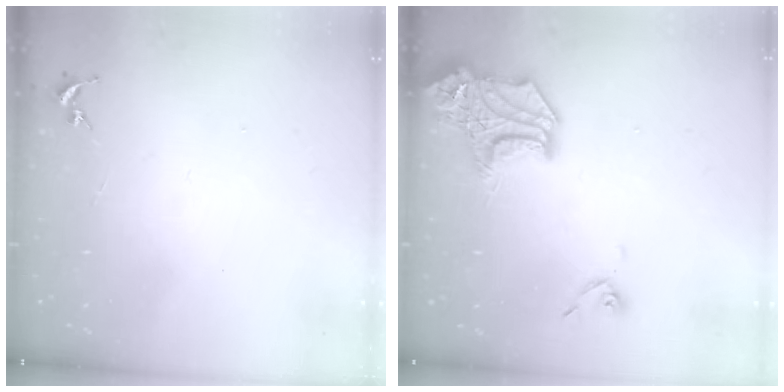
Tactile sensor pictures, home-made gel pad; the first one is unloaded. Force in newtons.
{"total": 17.1, "press": 17.0, "slide": 1.5}